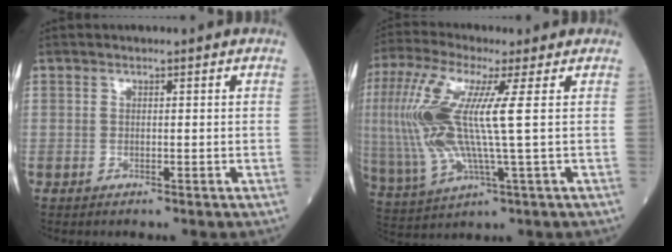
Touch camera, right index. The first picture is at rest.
{"total": 15.5, "force": [1.9, 1.6, 15.2], "torque": [-0.359, 0.005, 0.036]}